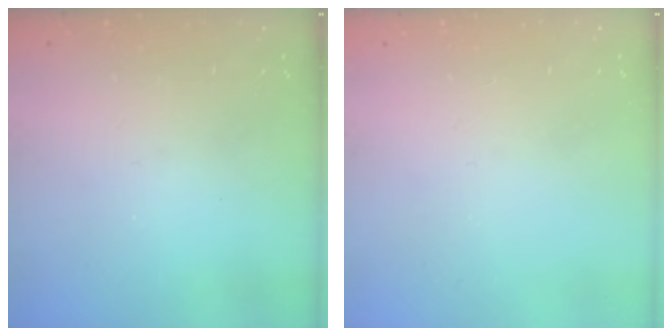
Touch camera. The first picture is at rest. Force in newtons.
{"total": 0.0}